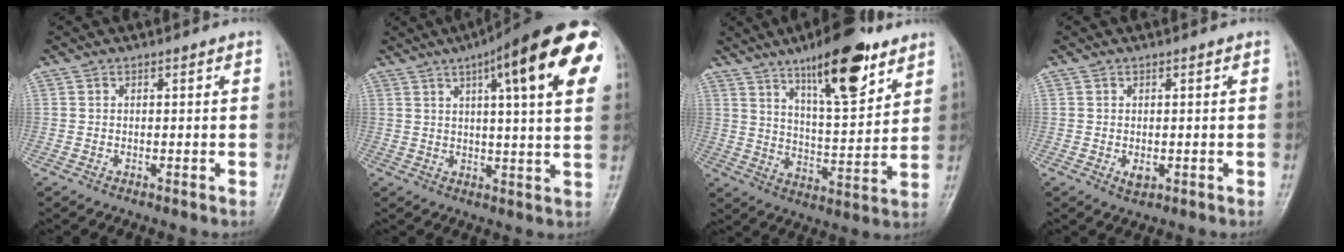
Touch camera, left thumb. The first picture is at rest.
{"total": 21.1, "force": [8.4, 4.6, 18.7], "torque": [-0.248, 0.002, 0.106]}
{"total": 16.6, "force": [10.3, 5.0, 12.1], "torque": [-0.158, -0.057, 0.167]}
{"total": 1.5, "force": [-0.4, 1.1, 1.0], "torque": [-0.013, -0.003, -0.001]}